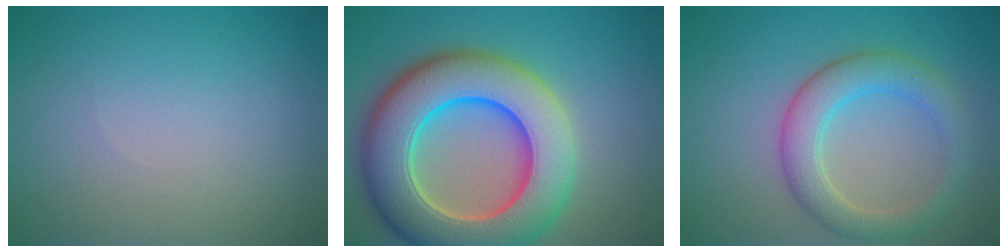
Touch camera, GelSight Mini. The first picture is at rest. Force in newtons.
{"total": 12.6, "press": 12.6, "slide": 0.6}
{"total": 4.6, "press": 4.6, "slide": 0.1}